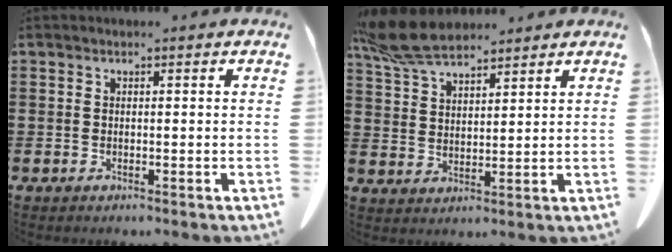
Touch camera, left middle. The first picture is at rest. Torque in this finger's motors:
{"motor_torque": [0.42, -0.02, 0.43, 0.15]}